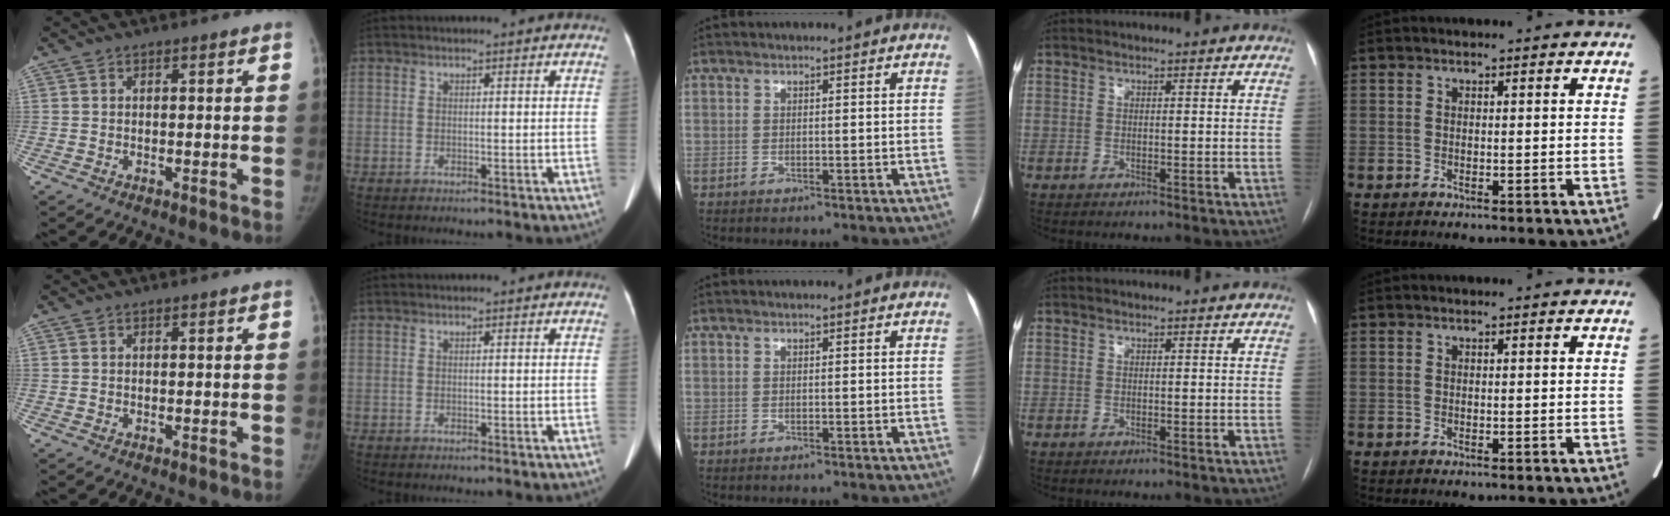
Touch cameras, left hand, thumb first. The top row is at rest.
{}